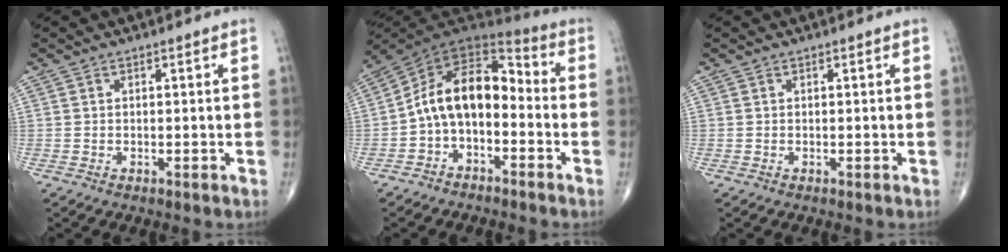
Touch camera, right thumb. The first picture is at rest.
{"total": 13.0, "force": [-2.6, 8.0, 9.9], "torque": [-0.144, 0.075, -0.059]}
{"total": 0.0}